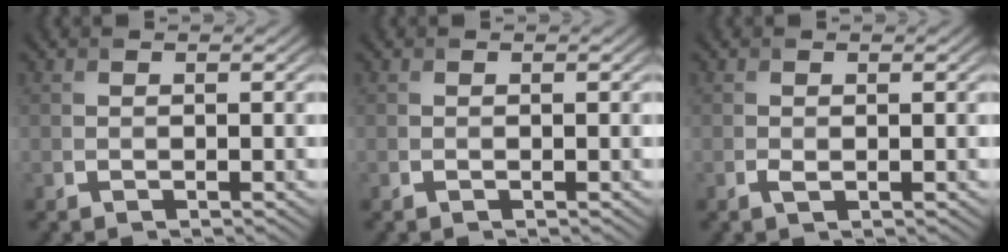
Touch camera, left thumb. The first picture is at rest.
{"total": 0.0}
{"total": 0.7, "force": [-0.2, 0.3, 0.6], "torque": [-0.014, -0.005, -0.003]}